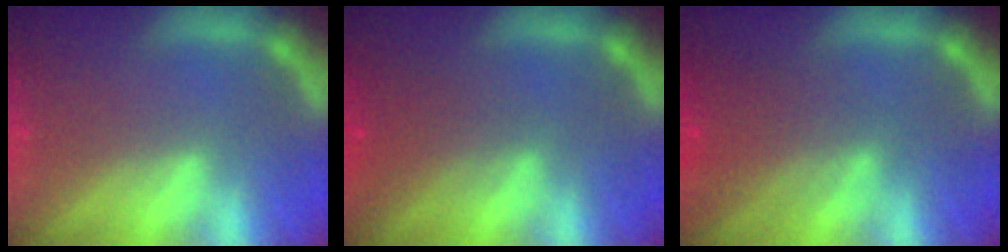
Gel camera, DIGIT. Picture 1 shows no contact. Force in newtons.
{"total": 2.5}
{"total": 4.1}